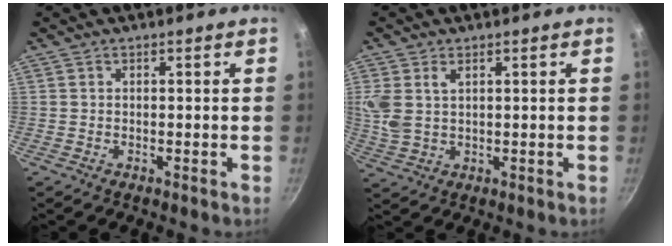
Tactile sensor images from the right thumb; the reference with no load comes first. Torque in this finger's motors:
{"motor_torque": [0.00, 0.31, 0.54, 0.48, 0.15]}